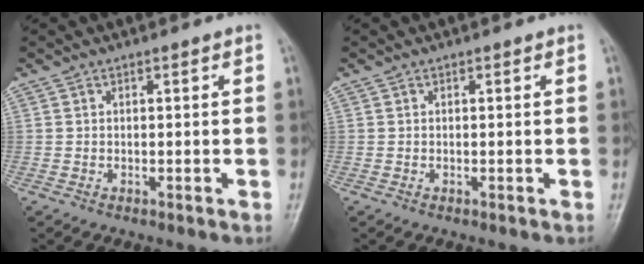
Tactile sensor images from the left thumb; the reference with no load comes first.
{"total": 0.0}